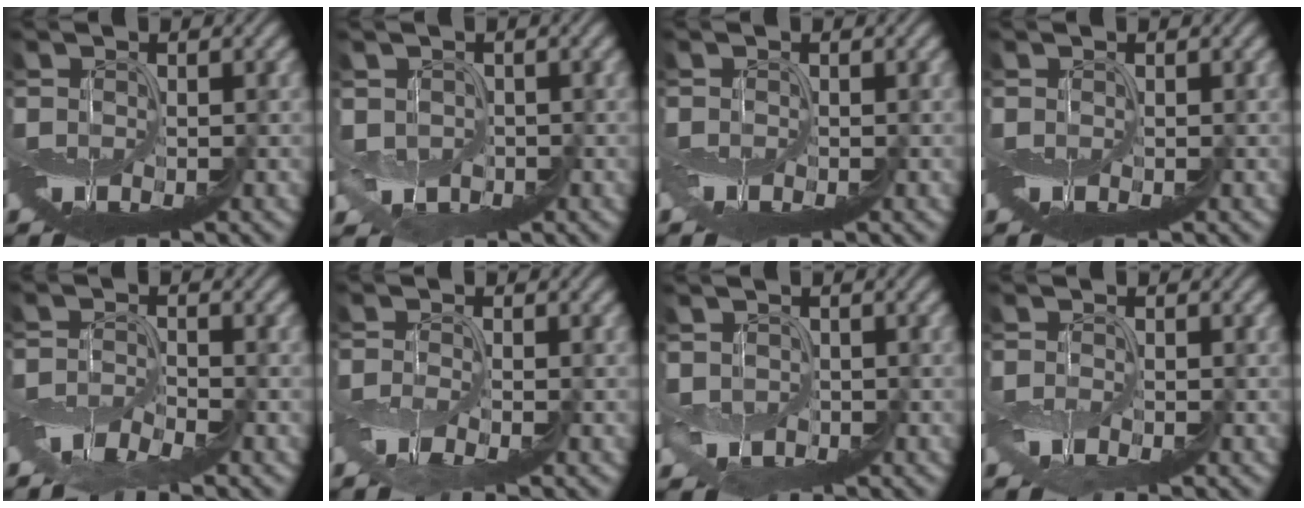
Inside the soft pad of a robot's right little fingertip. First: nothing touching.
{"total": 1.4, "force": [0.7, 1.1, 0.5], "torque": [-0.006, -0.002, 0.014]}
{"total": 0.6, "force": [-0.3, -0.3, -0.5], "torque": [0.009, 0.001, -0.006]}
{"total": 0.0}
{"total": 1.9, "force": [-1.6, -0.7, -0.7], "torque": [0.014, 0.007, -0.036]}
{"total": 1.3, "force": [-0.8, -0.8, -0.6], "torque": [0.011, 0.003, -0.018]}
{"total": 1.0, "force": [0.7, 0.7, 0.2], "torque": [-0.003, -0.002, 0.012]}
{"total": 1.1, "force": [-0.1, -0.6, -0.9], "torque": [0.018, 0.002, -0.003]}